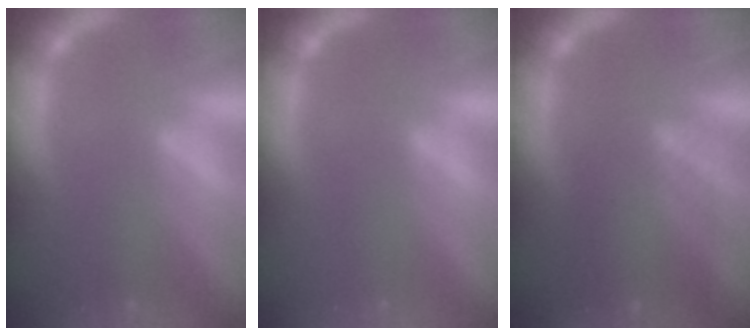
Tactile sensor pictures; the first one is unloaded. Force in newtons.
{"total": 0.0}
{"total": 6.1}